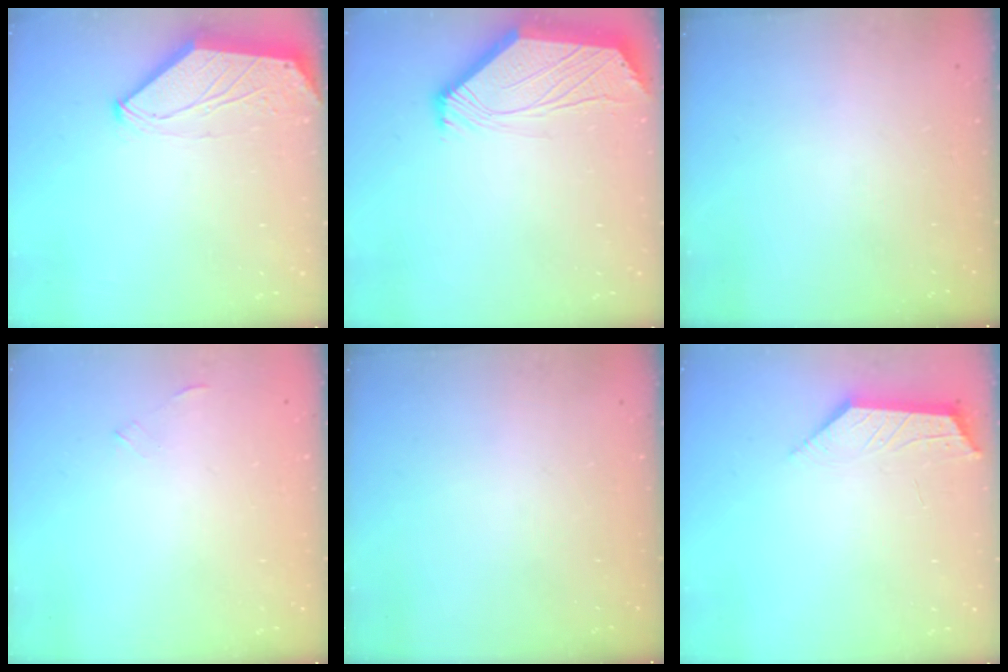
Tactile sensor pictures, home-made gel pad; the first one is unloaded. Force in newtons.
{"total": 2.6, "press": 2.6, "slide": 0.5}
{"total": 0.0}
{"total": 0.0}
{"total": 0.0}
{"total": 2.3, "press": 2.2, "slide": 0.5}